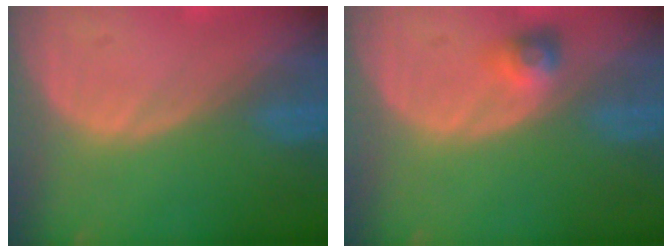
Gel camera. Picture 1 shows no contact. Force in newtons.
{"total": 2.9, "press": 2.7, "slide": 1.2}